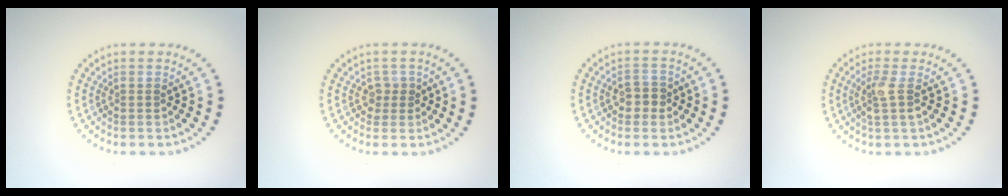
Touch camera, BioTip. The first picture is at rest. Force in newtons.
{"total": 1.3, "press": 1.0, "slide": 0.9}
{"total": 2.0, "press": 1.8, "slide": 0.8}
{"total": 2.0, "press": 1.6, "slide": 1.2}